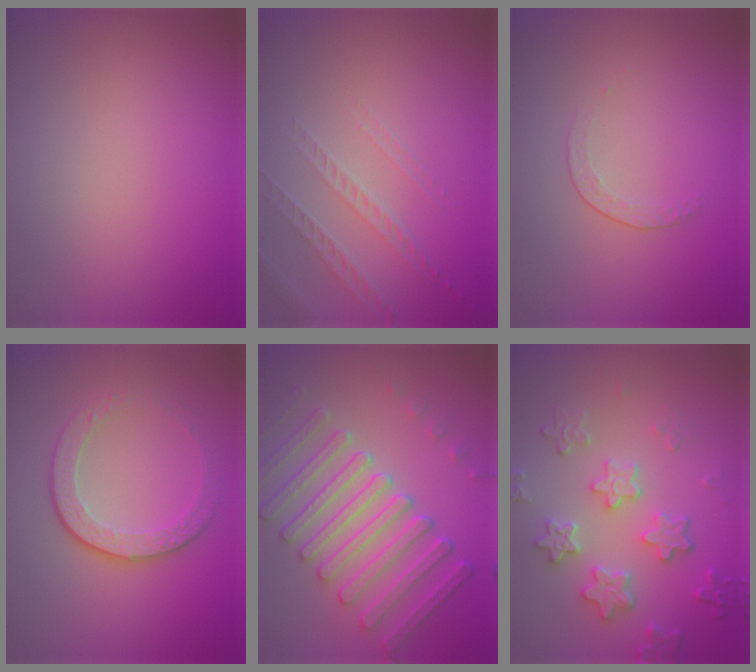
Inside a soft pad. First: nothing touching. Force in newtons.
{"total": 1.6, "press": 1.3, "slide": 0.9}
{"total": 1.4, "press": 0.7, "slide": 1.2}
{"total": 4.4, "press": 3.0, "slide": 3.2}
{"total": 7.8, "press": 6.0, "slide": 5.0}
{"total": 4.0, "press": 3.9, "slide": 1.2}